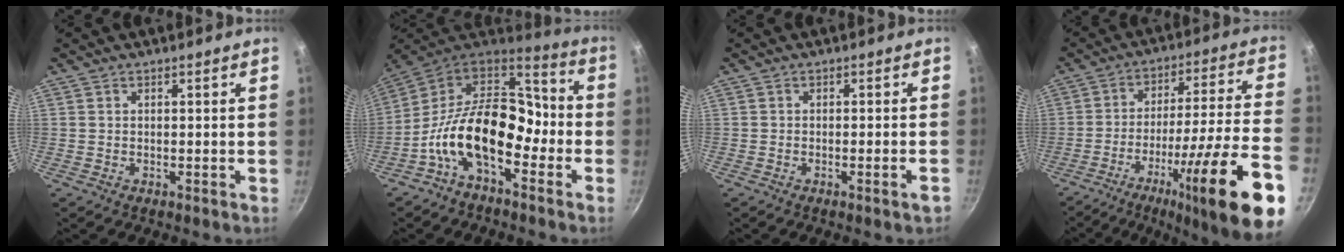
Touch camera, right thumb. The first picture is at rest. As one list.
[{"total": 18.5, "force": [-5.8, 10.9, 13.8], "torque": [-0.214, 0.064, -0.131]}, {"total": 1.9, "force": [-1.1, 0.0, 1.6], "torque": [-0.027, 0.010, -0.014]}, {"total": 25.1, "force": [-12.2, 2.9, 21.7], "torque": [-0.296, 0.044, -0.189]}]